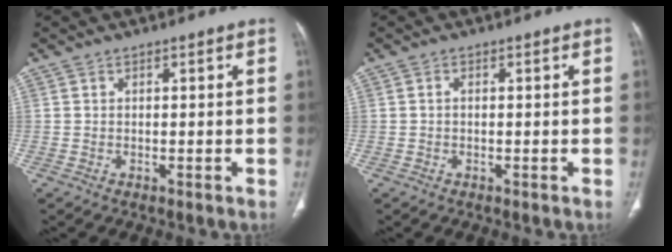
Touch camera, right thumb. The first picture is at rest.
{"total": 0.7, "force": [-0.1, 0.4, 0.5], "torque": [-0.009, 0.001, -0.004]}